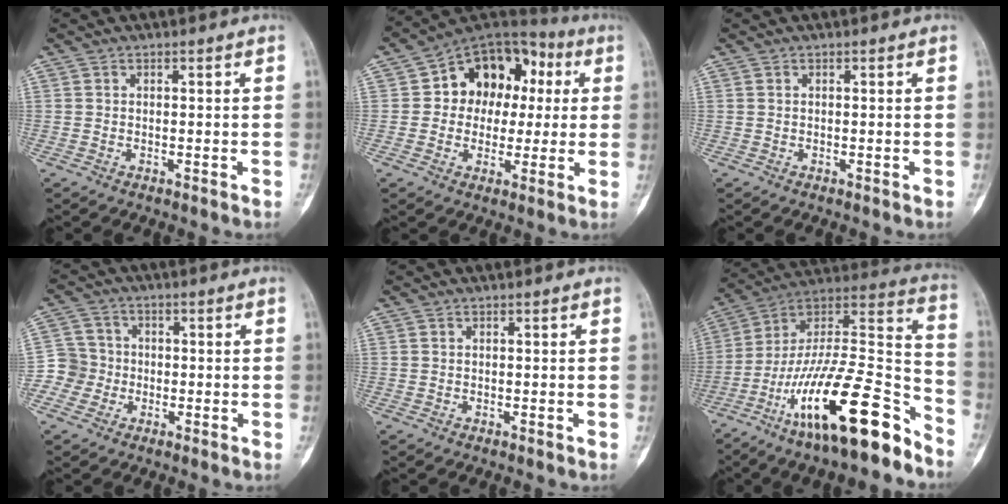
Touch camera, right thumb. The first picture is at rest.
{"total": 15.3, "force": [2.1, 11.9, 9.5], "torque": [-0.075, 0.033, 0.025]}
{"total": 0.0}
{"total": 5.6, "force": [-1.6, 5.4, 0.2], "torque": [0.024, 0.015, -0.039]}
{"total": 0.0}
{"total": 26.7, "force": [-16.3, 6.8, 20.0], "torque": [-0.320, 0.088, -0.274]}